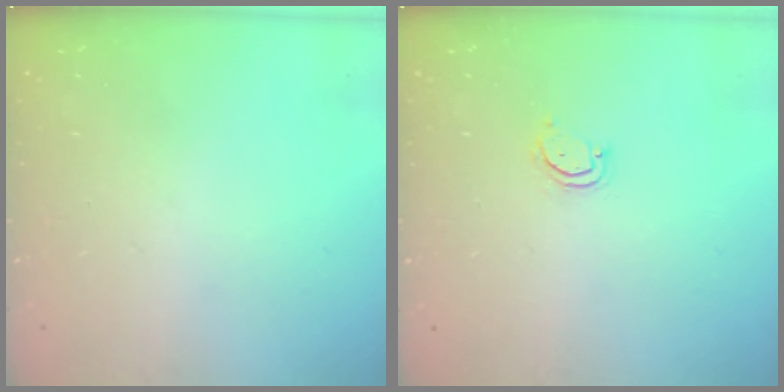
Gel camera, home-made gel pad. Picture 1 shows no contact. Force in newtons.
{"total": 2.9, "press": 2.9, "slide": 0.3}